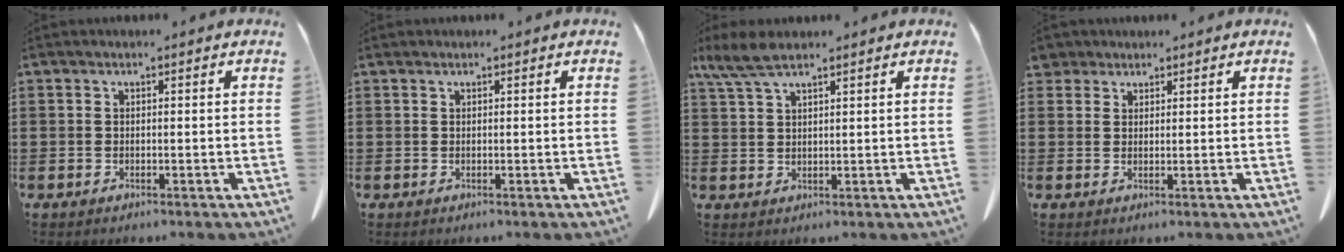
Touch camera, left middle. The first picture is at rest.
{"total": 0.0}
{"total": 4.8, "force": [3.3, 1.2, 3.2], "torque": [-0.077, -0.003, 0.060]}
{"total": 2.6, "force": [2.1, 1.3, 0.5], "torque": [-0.019, 0.007, 0.042]}